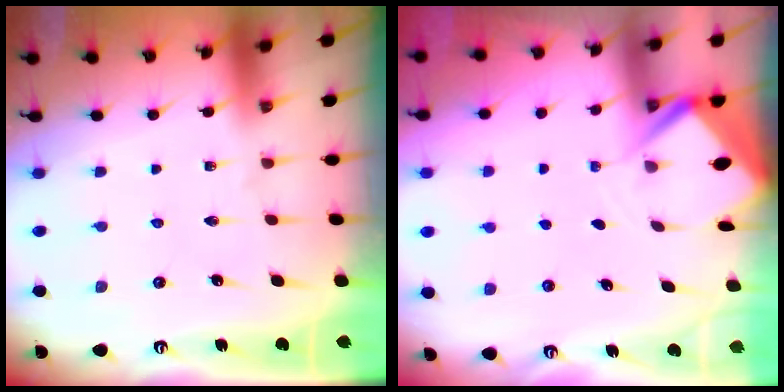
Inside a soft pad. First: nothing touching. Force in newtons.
{"total": 5.1, "press": 5.1, "slide": 0.0}